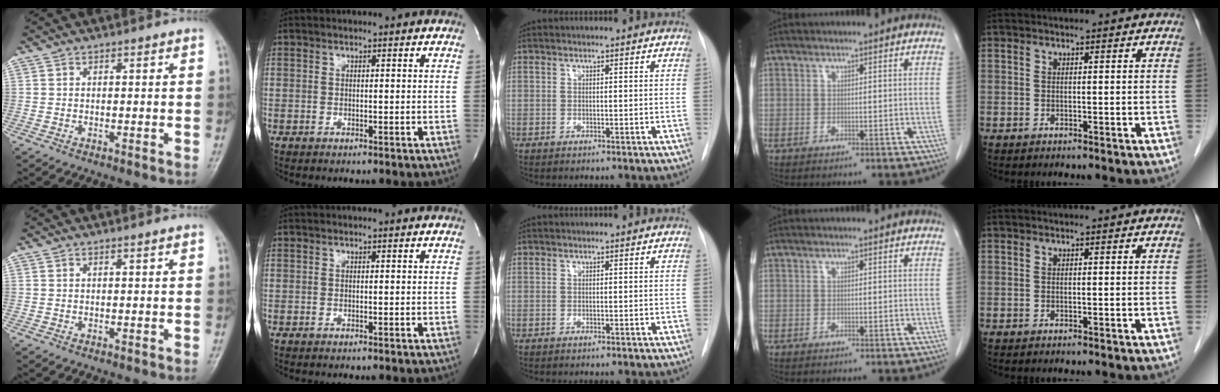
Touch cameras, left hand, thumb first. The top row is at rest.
{}